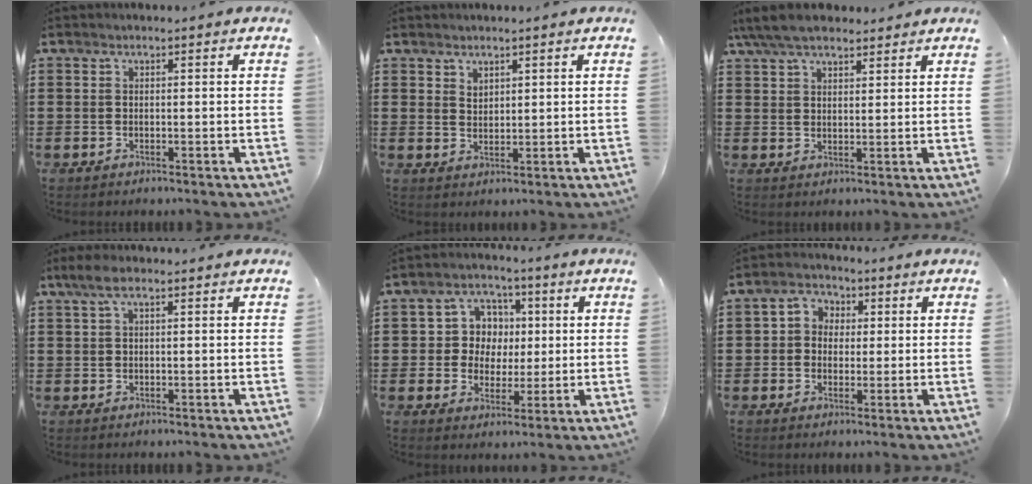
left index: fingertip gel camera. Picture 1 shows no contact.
{"total": 1.9, "force": [1.6, 0.9, 0.3], "torque": [-0.009, 0.002, 0.031]}
{"total": 6.6, "force": [5.5, 1.9, 3.1], "torque": [-0.075, -0.004, 0.103]}
{"total": 3.0, "force": [1.2, 1.0, 2.6], "torque": [-0.059, 0.004, 0.017]}
{"total": 6.4, "force": [0.9, 6.1, 1.8], "torque": [-0.057, 0.015, 0.014]}
{"total": 3.4, "force": [0.1, 3.3, 0.5], "torque": [-0.028, 0.013, -0.006]}